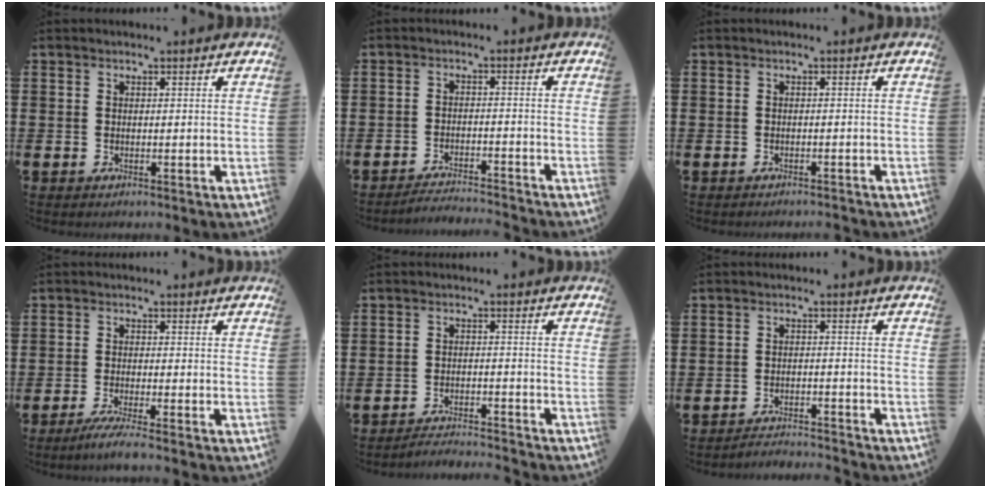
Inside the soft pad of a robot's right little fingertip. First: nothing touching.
{"total": 2.5, "force": [-2.5, -0.3, 0.1], "torque": [-0.005, 0.004, -0.053]}
{"total": 0.7, "force": [-0.7, -0.1, 0.0], "torque": [-0.001, -0.002, -0.014]}
{"total": 2.7, "force": [-2.0, -0.1, 1.8], "torque": [-0.028, -0.003, -0.034]}
{"total": 2.7, "force": [-2.7, -0.1, 0.1], "torque": [-0.004, 0.004, -0.058]}
{"total": 2.5, "force": [-2.5, -0.1, -0.1], "torque": [-0.003, 0.003, -0.053]}